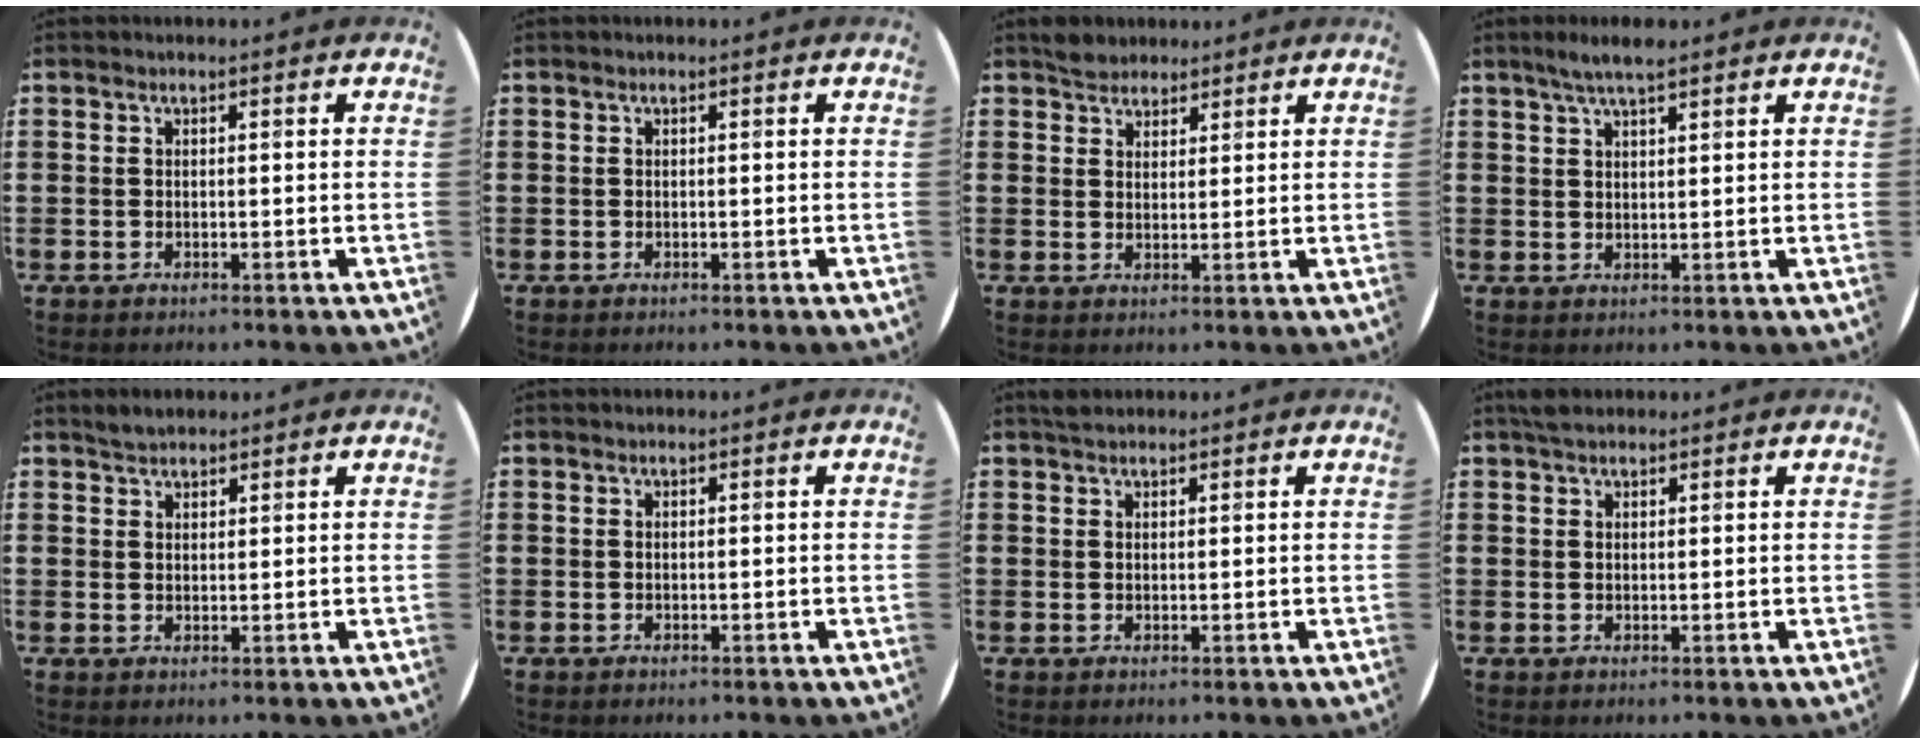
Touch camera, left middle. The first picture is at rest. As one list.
[{"total": 0.0}, {"total": 2.7, "force": [2.5, 1.1, -0.1], "torque": [0.003, 0.004, 0.048]}, {"total": 3.6, "force": [2.9, 0.5, 2.1], "torque": [-0.037, 0.000, 0.049]}, {"total": 2.1, "force": [2.0, 0.6, 0.2], "torque": [0.000, 0.001, 0.037]}, {"total": 0.0}, {"total": 1.2, "force": [1.1, 0.4, 0.2], "torque": [-0.006, 0.003, 0.022]}, {"total": 1.7, "force": [1.5, 0.6, 0.6], "torque": [-0.007, 0.001, 0.027]}]